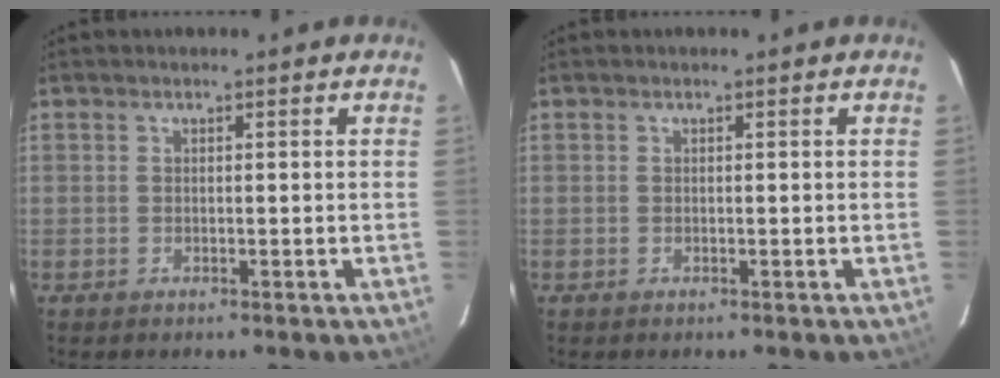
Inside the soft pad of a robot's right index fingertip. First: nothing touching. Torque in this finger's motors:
{"motor_torque": [0.00, 0.00, 0.00, 0.00]}